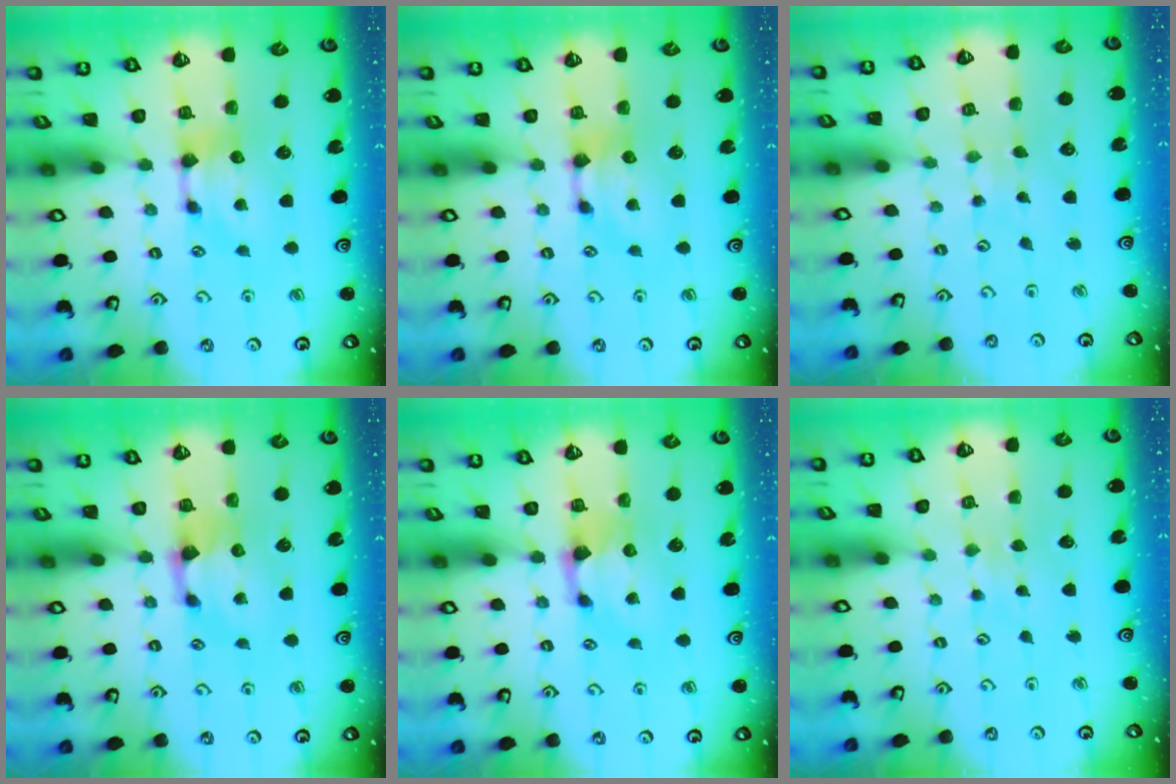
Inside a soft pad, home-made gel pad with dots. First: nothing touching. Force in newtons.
{"total": 0.0}
{"total": 5.3, "press": 5.2, "slide": 0.2}
{"total": 0.6, "press": 0.1, "slide": 0.6}
{"total": 0.6, "press": 0.0, "slide": 0.6}
{"total": 3.8, "press": 3.7, "slide": 0.3}